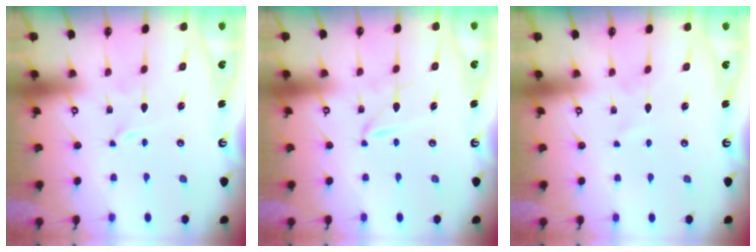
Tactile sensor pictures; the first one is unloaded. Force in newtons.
{"total": 2.2, "press": 2.2, "slide": 0.1}
{"total": 2.2, "press": 2.2, "slide": 0.2}